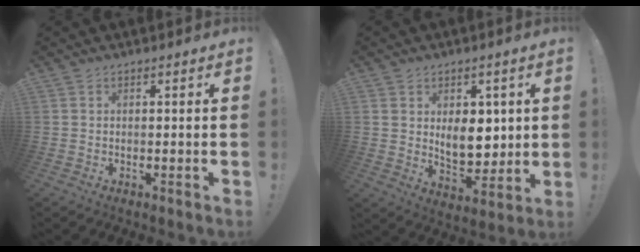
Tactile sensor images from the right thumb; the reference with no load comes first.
{"total": 10.1, "force": [3.0, 7.3, 6.3], "torque": [-0.080, -0.019, 0.060]}